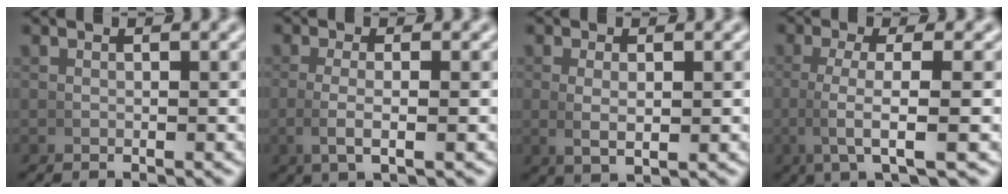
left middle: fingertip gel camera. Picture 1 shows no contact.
{"total": 2.8, "force": [-0.4, 0.5, 2.7], "torque": [-0.064, -0.008, -0.002]}
{"total": 2.2, "force": [0.3, 0.8, 2.0], "torque": [-0.042, -0.009, 0.016]}
{"total": 4.4, "force": [-0.3, 0.4, 4.3], "torque": [-0.089, -0.006, -0.002]}